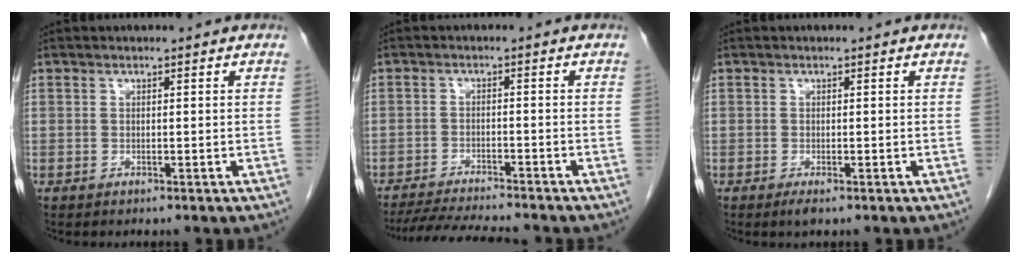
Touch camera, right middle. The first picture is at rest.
{"total": 9.2, "force": [-8.5, 0.1, 3.4], "torque": [-0.054, -0.013, -0.137]}
{"total": 1.2, "force": [-0.7, 0.2, 1.0], "torque": [-0.017, -0.003, -0.010]}